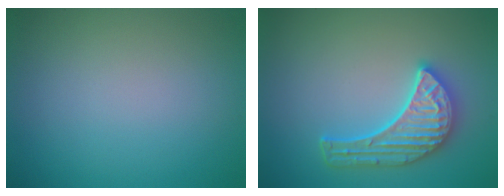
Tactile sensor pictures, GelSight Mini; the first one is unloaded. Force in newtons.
{"total": 5.0, "press": 4.3, "slide": 2.6}